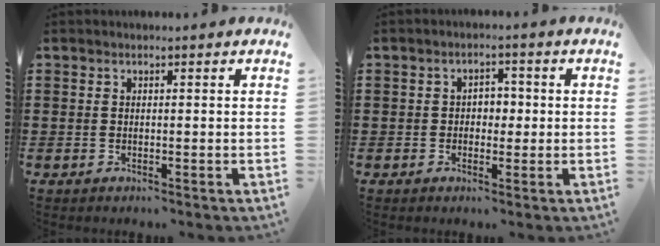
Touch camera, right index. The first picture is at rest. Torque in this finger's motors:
{"motor_torque": [0.52, 0.47, 0.06, 0.01]}